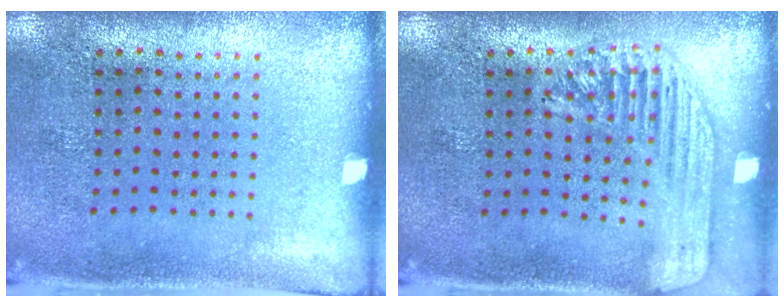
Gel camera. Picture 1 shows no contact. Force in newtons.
{"total": 1.7, "press": 1.5, "slide": 0.7}